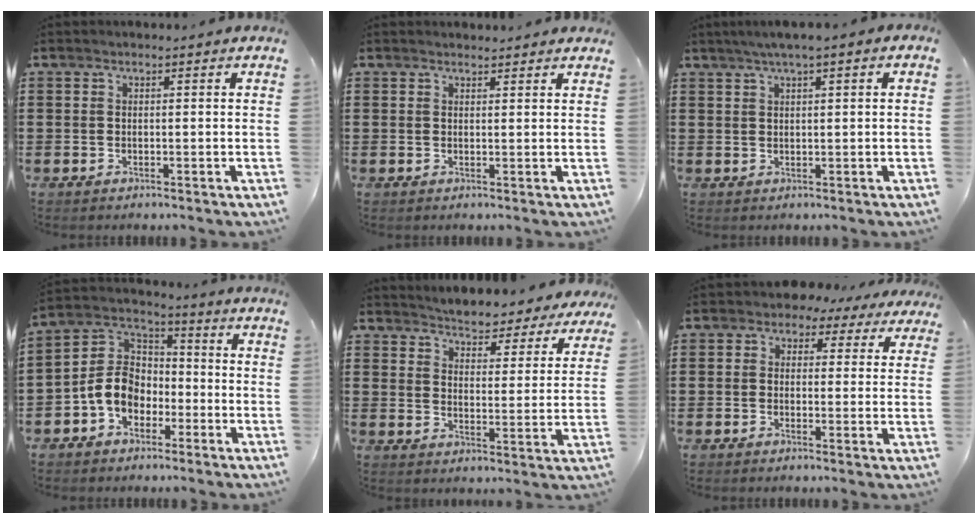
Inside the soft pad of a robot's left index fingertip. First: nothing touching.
{"total": 1.3, "force": [1.3, 0.3, 0.1], "torque": [-0.005, 0.002, 0.026]}
{"total": 2.0, "force": [0.8, 0.1, 1.9], "torque": [-0.034, 0.001, 0.013]}
{"total": 8.0, "force": [-2.9, 6.2, 4.0], "torque": [-0.124, 0.008, -0.068]}
{"total": 4.4, "force": [4.4, -0.1, -0.1], "torque": [-0.025, -0.035, 0.073]}
{"total": 2.8, "force": [1.8, 2.0, 0.8], "torque": [-0.023, -0.002, 0.028]}